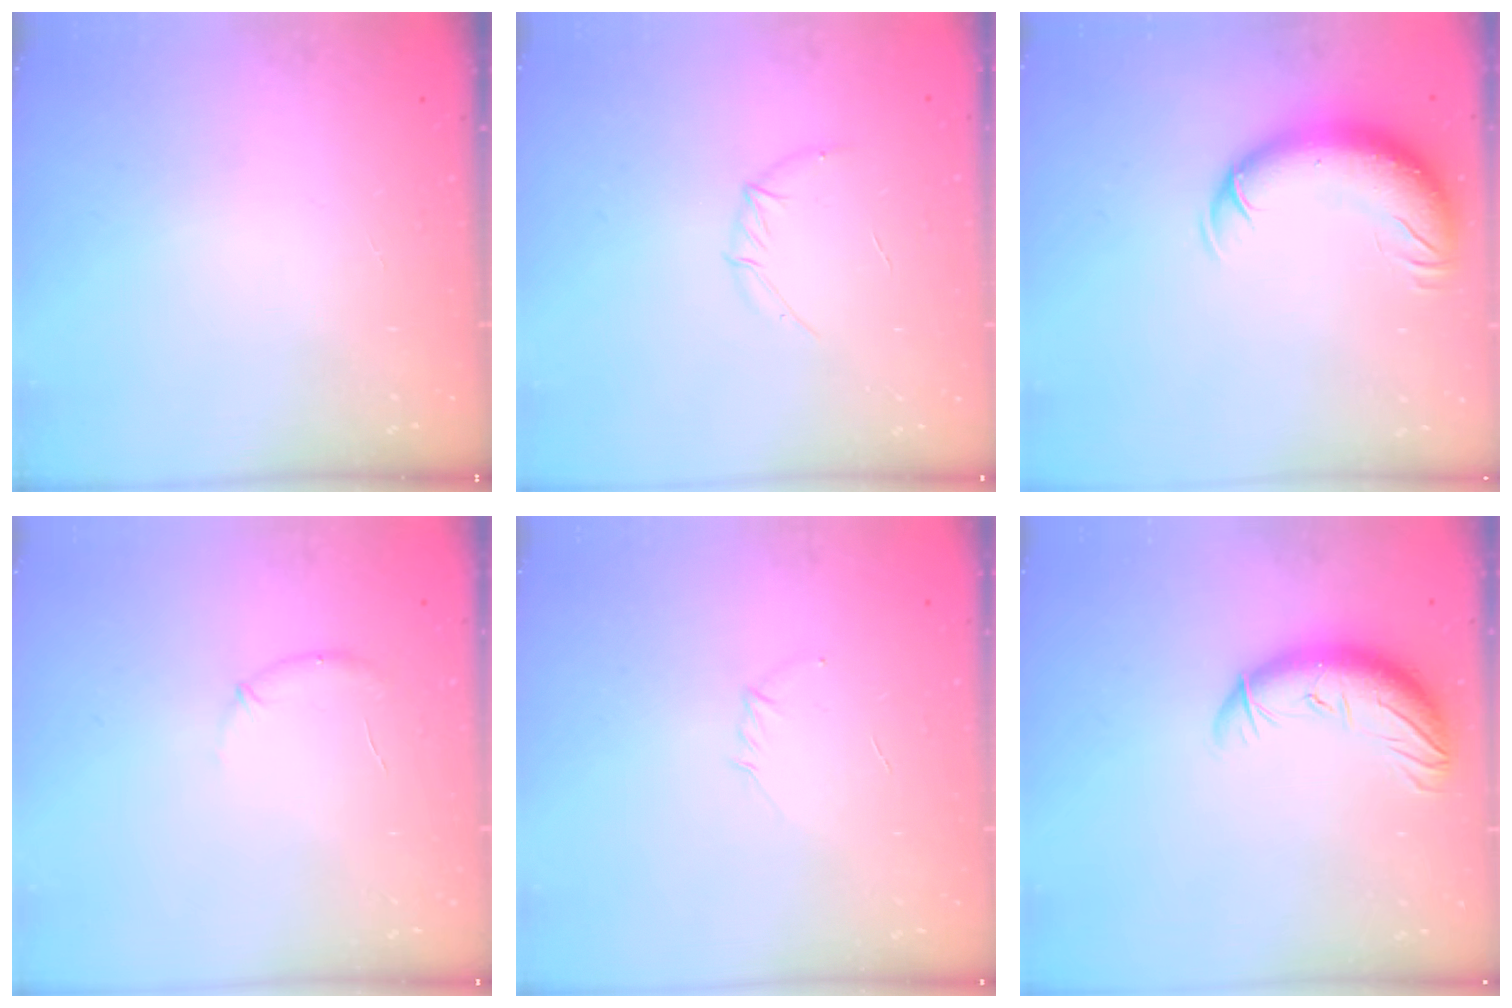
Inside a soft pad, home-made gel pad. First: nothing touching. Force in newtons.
{"total": 4.8, "press": 4.7, "slide": 1.3}
{"total": 12.4, "press": 12.0, "slide": 3.3}
{"total": 7.3, "press": 7.0, "slide": 2.0}
{"total": 2.8, "press": 2.7, "slide": 0.7}
{"total": 10.5, "press": 10.2, "slide": 2.4}